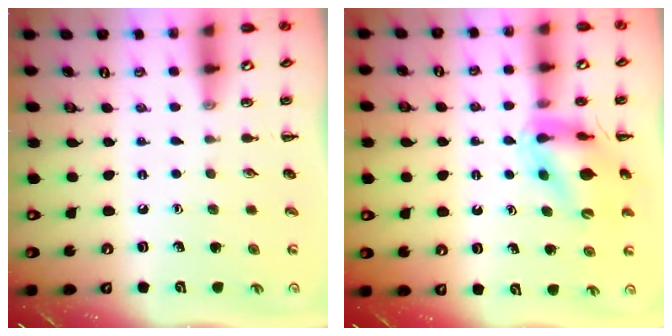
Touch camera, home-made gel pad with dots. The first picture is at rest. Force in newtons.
{"total": 11.9, "press": 11.5, "slide": 3.3}